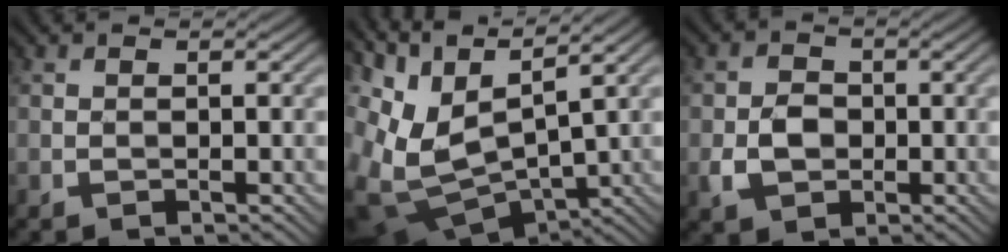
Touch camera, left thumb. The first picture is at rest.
{"total": 10.4, "force": [1.1, 5.3, 8.9], "torque": [-0.222, -0.012, 0.040]}
{"total": 3.9, "force": [-0.9, 3.2, 2.0], "torque": [-0.040, -0.005, -0.018]}